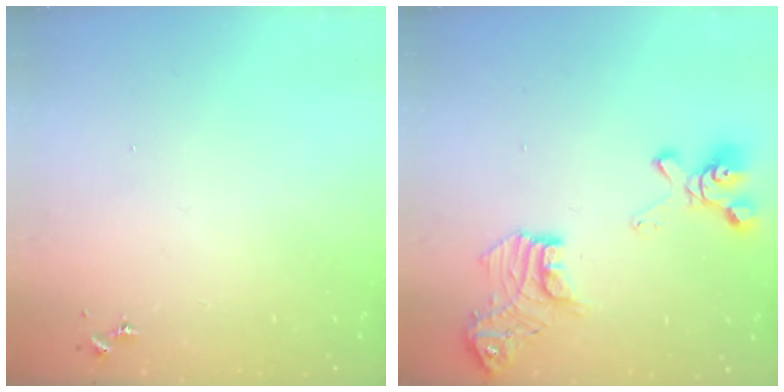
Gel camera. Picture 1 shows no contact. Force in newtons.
{"total": 18.7, "press": 18.6, "slide": 1.6}